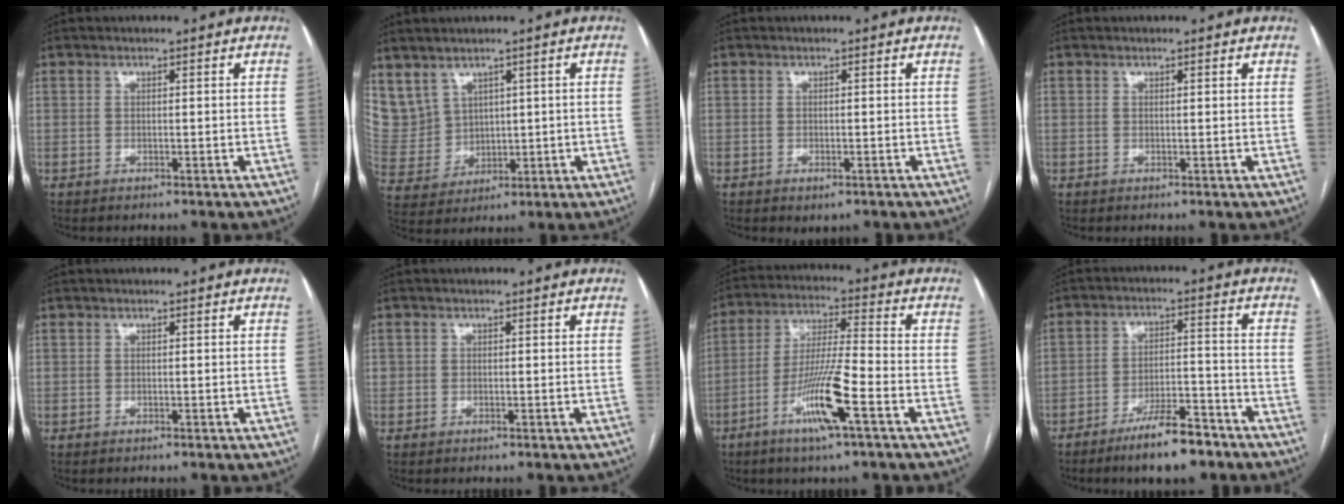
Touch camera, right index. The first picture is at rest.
{"total": 10.8, "force": [5.3, 8.9, 2.9], "torque": [-0.101, 0.039, 0.140]}
{"total": 1.4, "force": [-0.8, 0.8, 0.9], "torque": [-0.010, -0.001, -0.003]}
{"total": 0.6, "force": [0.5, 0.1, 0.4], "torque": [-0.007, 0.003, 0.003]}
{"total": 0.0}
{"total": 0.6, "force": [0.0, 0.6, 0.1], "torque": [0.005, 0.004, -0.001]}
{"total": 11.5, "force": [-5.3, 0.3, 10.2], "torque": [-0.197, -0.010, -0.102]}
{"total": 9.4, "force": [-6.9, 2.2, 5.9], "torque": [-0.097, 0.002, -0.116]}